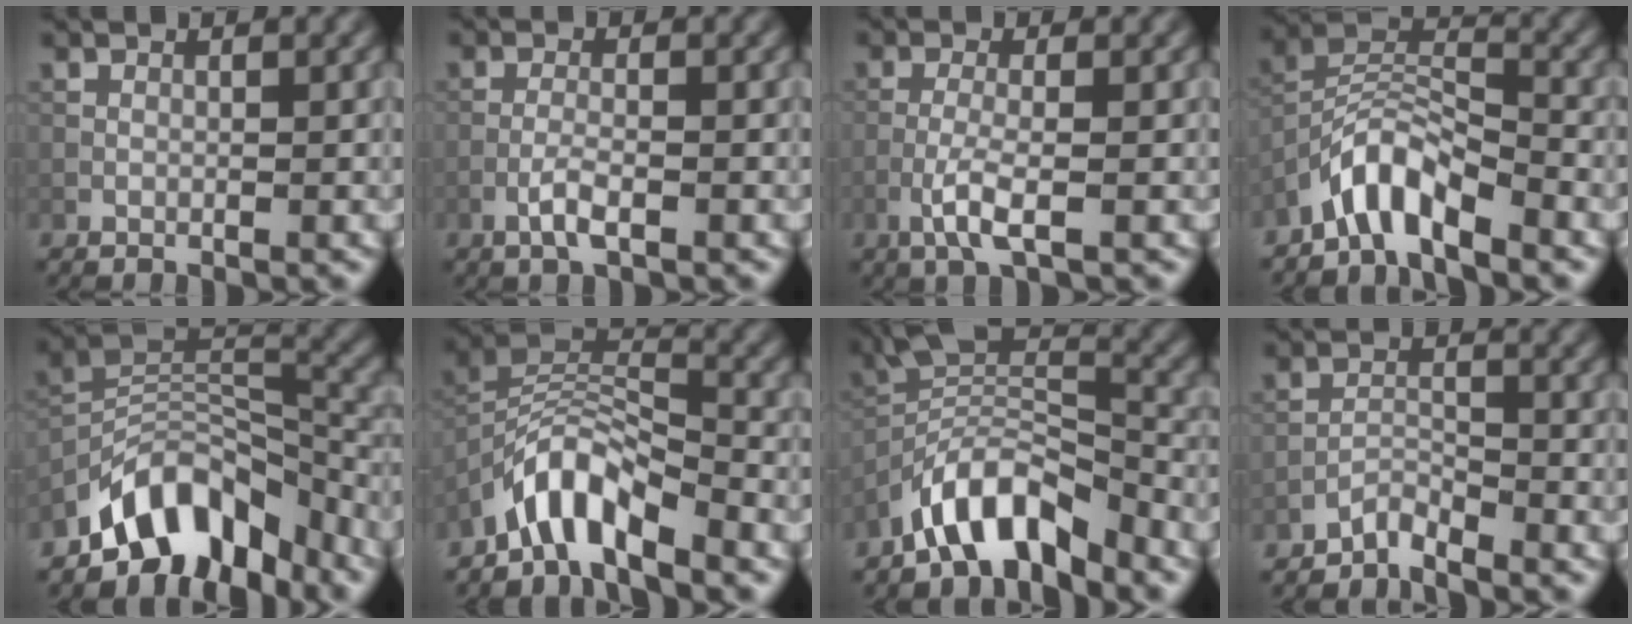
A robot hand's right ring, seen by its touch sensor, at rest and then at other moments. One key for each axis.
{"total": 2.0, "fx": -1.0, "fy": 0.4, "fz": 1.6, "tx": -0.034, "ty": 0.004, "tz": -0.024}
{"total": 2.8, "fx": -1.3, "fy": 0.5, "fz": 2.5, "tx": -0.054, "ty": 0.004, "tz": -0.033}
{"total": 5.2, "fx": -4.1, "fy": 1.4, "fz": 2.8, "tx": -0.048, "ty": 0.010, "tz": -0.084}
{"total": 8.4, "fx": -6.4, "fy": 3.8, "fz": 3.9, "tx": -0.041, "ty": 0.001, "tz": -0.121}
{"total": 5.7, "fx": -4.5, "fy": 1.6, "fz": 3.2, "tx": -0.053, "ty": 0.009, "tz": -0.091}
{"total": 7.4, "fx": -5.4, "fy": 2.5, "fz": 4.4, "tx": -0.069, "ty": 0.007, "tz": -0.108}
{"total": 2.0, "fx": -2.0, "fy": 0.2, "fz": 0.3, "tx": -0.004, "ty": 0.009, "tz": -0.042}